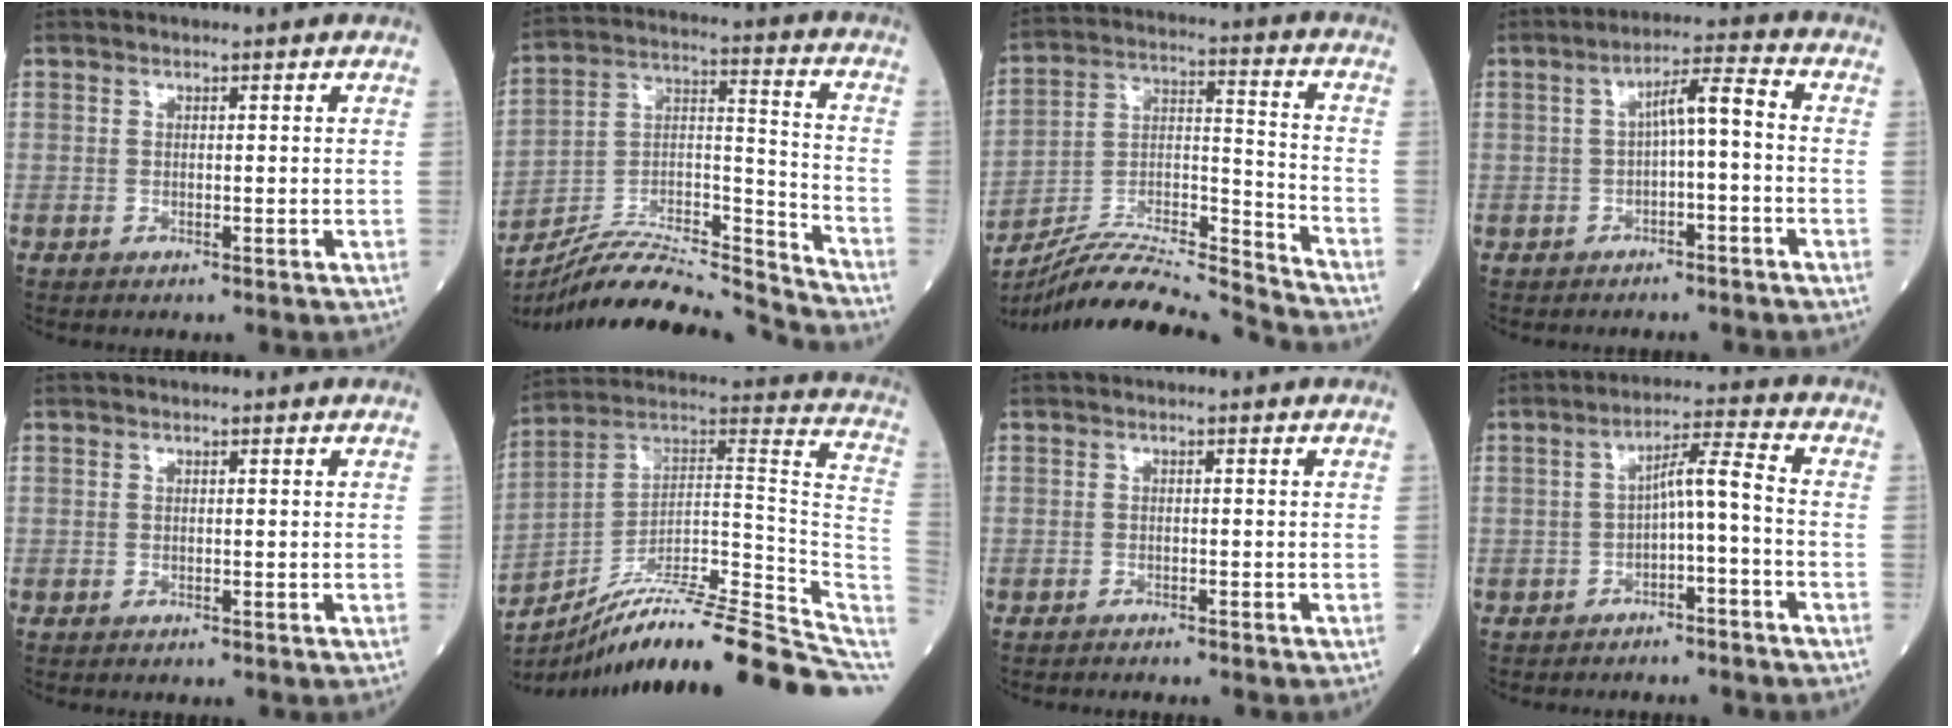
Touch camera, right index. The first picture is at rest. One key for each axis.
{"total": 19.6, "fx": -18.9, "fy": -0.1, "fz": 5.4, "tx": -0.101, "ty": 0.029, "tz": -0.319}
{"total": 19.5, "fx": -18.7, "fy": -1.0, "fz": 5.7, "tx": -0.115, "ty": 0.011, "tz": -0.318}
{"total": 5.1, "fx": -0.6, "fy": 0.8, "fz": 5.0, "tx": -0.079, "ty": 0.024, "tz": -0.010}
{"total": 0.0}
{"total": 25.1, "fx": -19.8, "fy": 1.4, "fz": 15.3, "tx": -0.151, "ty": 0.035, "tz": -0.315}
{"total": 2.0, "fx": -1.9, "fy": 0.0, "fz": 0.5, "tx": -0.008, "ty": -0.002, "tz": -0.023}
{"total": 5.0, "fx": -1.7, "fy": 0.5, "fz": 4.7, "tx": -0.077, "ty": 0.026, "tz": -0.025}